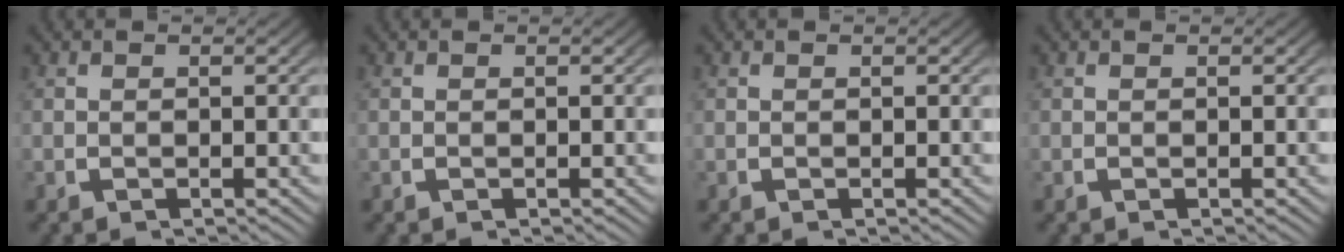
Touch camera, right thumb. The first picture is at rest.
{"total": 0.0}
{"total": 0.0}
{"total": 0.0}